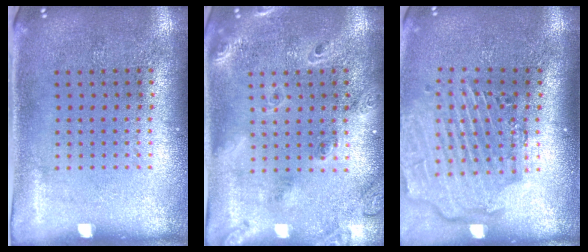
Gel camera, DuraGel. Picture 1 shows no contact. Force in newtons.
{"total": 2.0, "press": 1.7, "slide": 0.9}
{"total": 2.8, "press": 2.3, "slide": 1.6}